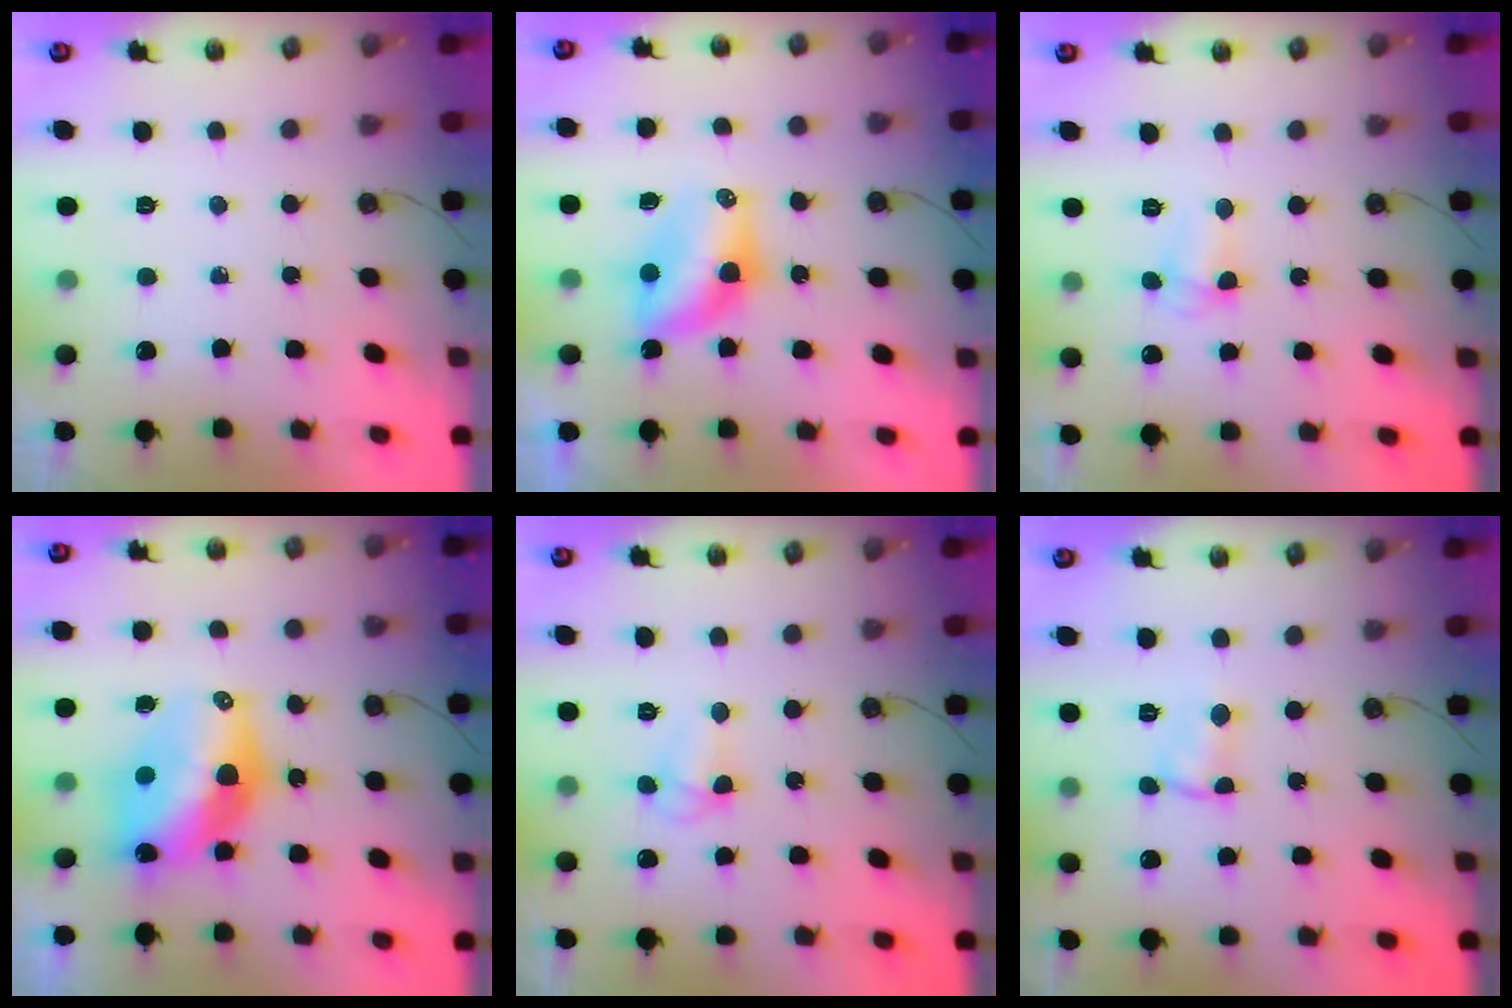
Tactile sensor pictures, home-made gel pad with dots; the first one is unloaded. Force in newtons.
{"total": 9.3, "press": 8.2, "slide": 4.3}
{"total": 3.0, "press": 2.9, "slide": 0.5}
{"total": 13.1, "press": 13.1, "slide": 0.9}
{"total": 3.9, "press": 3.9, "slide": 0.3}
{"total": 1.3, "press": 1.2, "slide": 0.4}